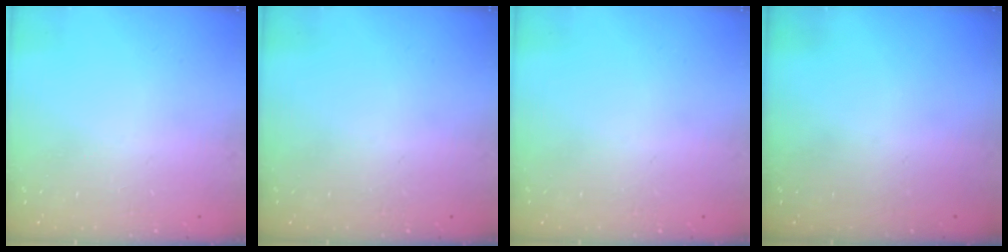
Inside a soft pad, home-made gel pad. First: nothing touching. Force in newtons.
{"total": 0.0}
{"total": 0.0}
{"total": 0.0}